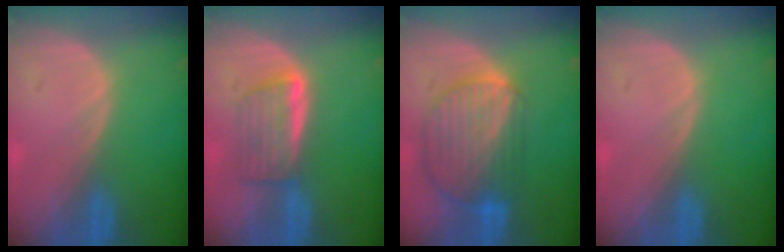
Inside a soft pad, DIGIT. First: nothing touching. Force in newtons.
{"total": 5.8, "press": 5.2, "slide": 2.6}
{"total": 9.7, "press": 8.2, "slide": 5.2}
{"total": 0.0}